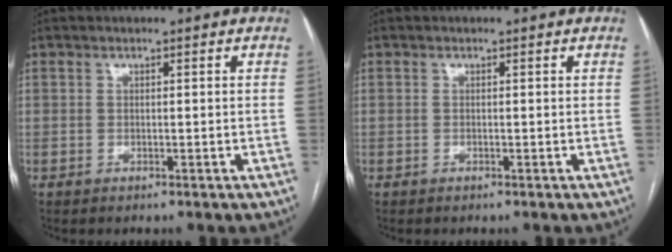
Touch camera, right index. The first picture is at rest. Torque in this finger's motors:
{"motor_torque": [0.11, 0.02, 0.00, 0.01]}